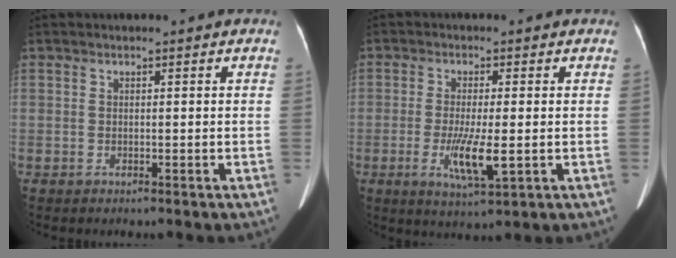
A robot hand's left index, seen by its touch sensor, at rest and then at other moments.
{"total": 6.0, "force": [-1.4, 0.9, 5.8], "torque": [-0.117, -0.016, -0.020]}